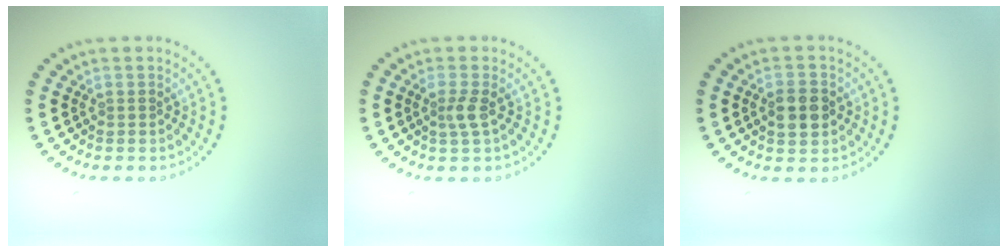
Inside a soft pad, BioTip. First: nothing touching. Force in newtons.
{"total": 1.6, "press": 1.2, "slide": 1.1}
{"total": 3.3, "press": 3.3, "slide": 0.3}